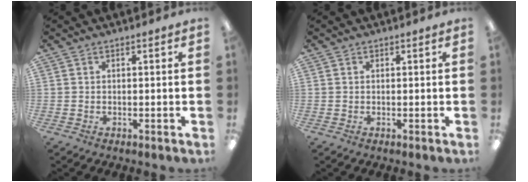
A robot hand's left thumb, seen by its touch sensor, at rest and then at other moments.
{"total": 0.0}